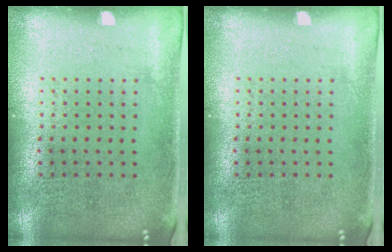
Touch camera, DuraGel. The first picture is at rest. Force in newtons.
{"total": 0.0}